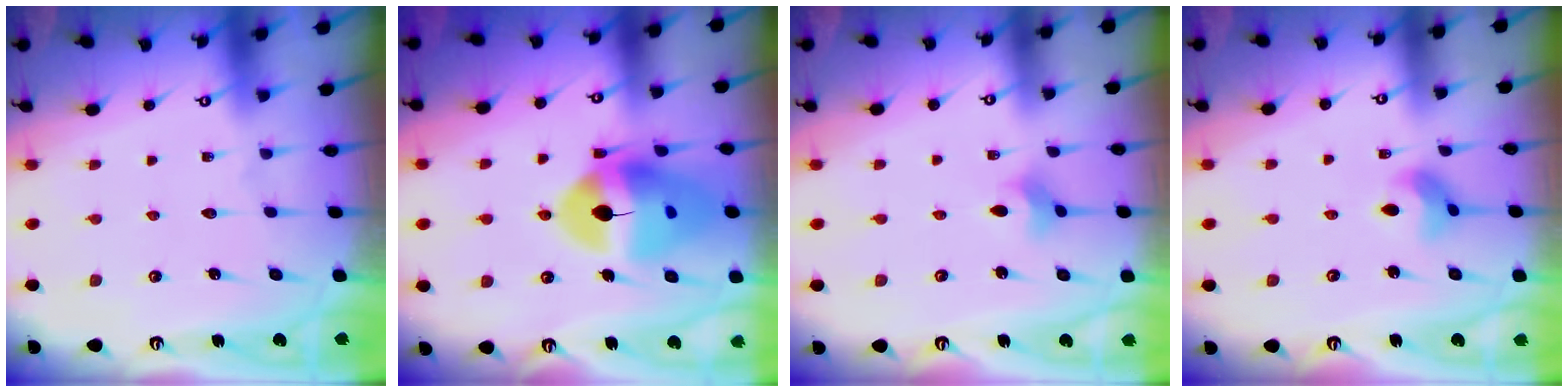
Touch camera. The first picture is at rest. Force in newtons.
{"total": 18.1, "press": 17.9, "slide": 2.2}
{"total": 2.8, "press": 2.7, "slide": 0.7}
{"total": 6.3, "press": 6.3, "slide": 0.4}